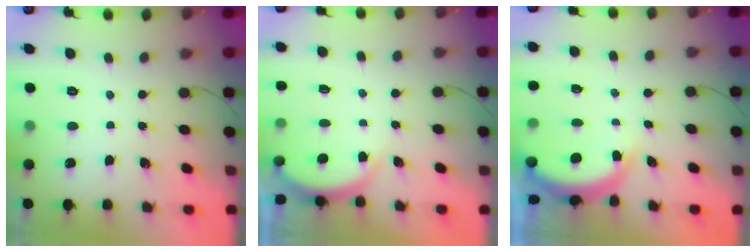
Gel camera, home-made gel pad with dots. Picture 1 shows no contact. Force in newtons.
{"total": 2.1, "press": 2.0, "slide": 0.5}
{"total": 4.6, "press": 4.6, "slide": 0.6}